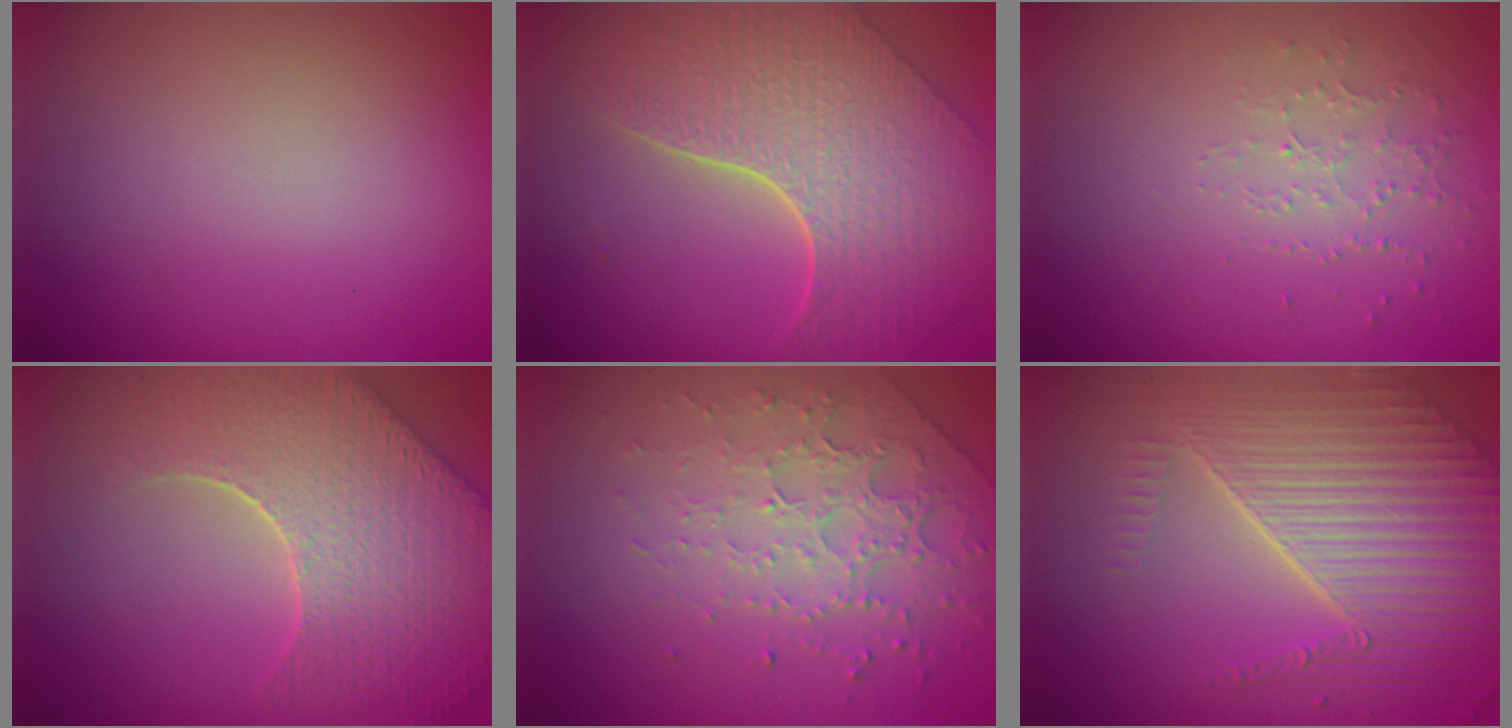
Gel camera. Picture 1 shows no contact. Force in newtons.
{"total": 8.4, "press": 6.0, "slide": 5.8}
{"total": 1.0, "press": 0.7, "slide": 0.8}
{"total": 9.2, "press": 6.4, "slide": 6.6}
{"total": 4.5, "press": 3.1, "slide": 3.2}
{"total": 8.8, "press": 5.7, "slide": 6.7}